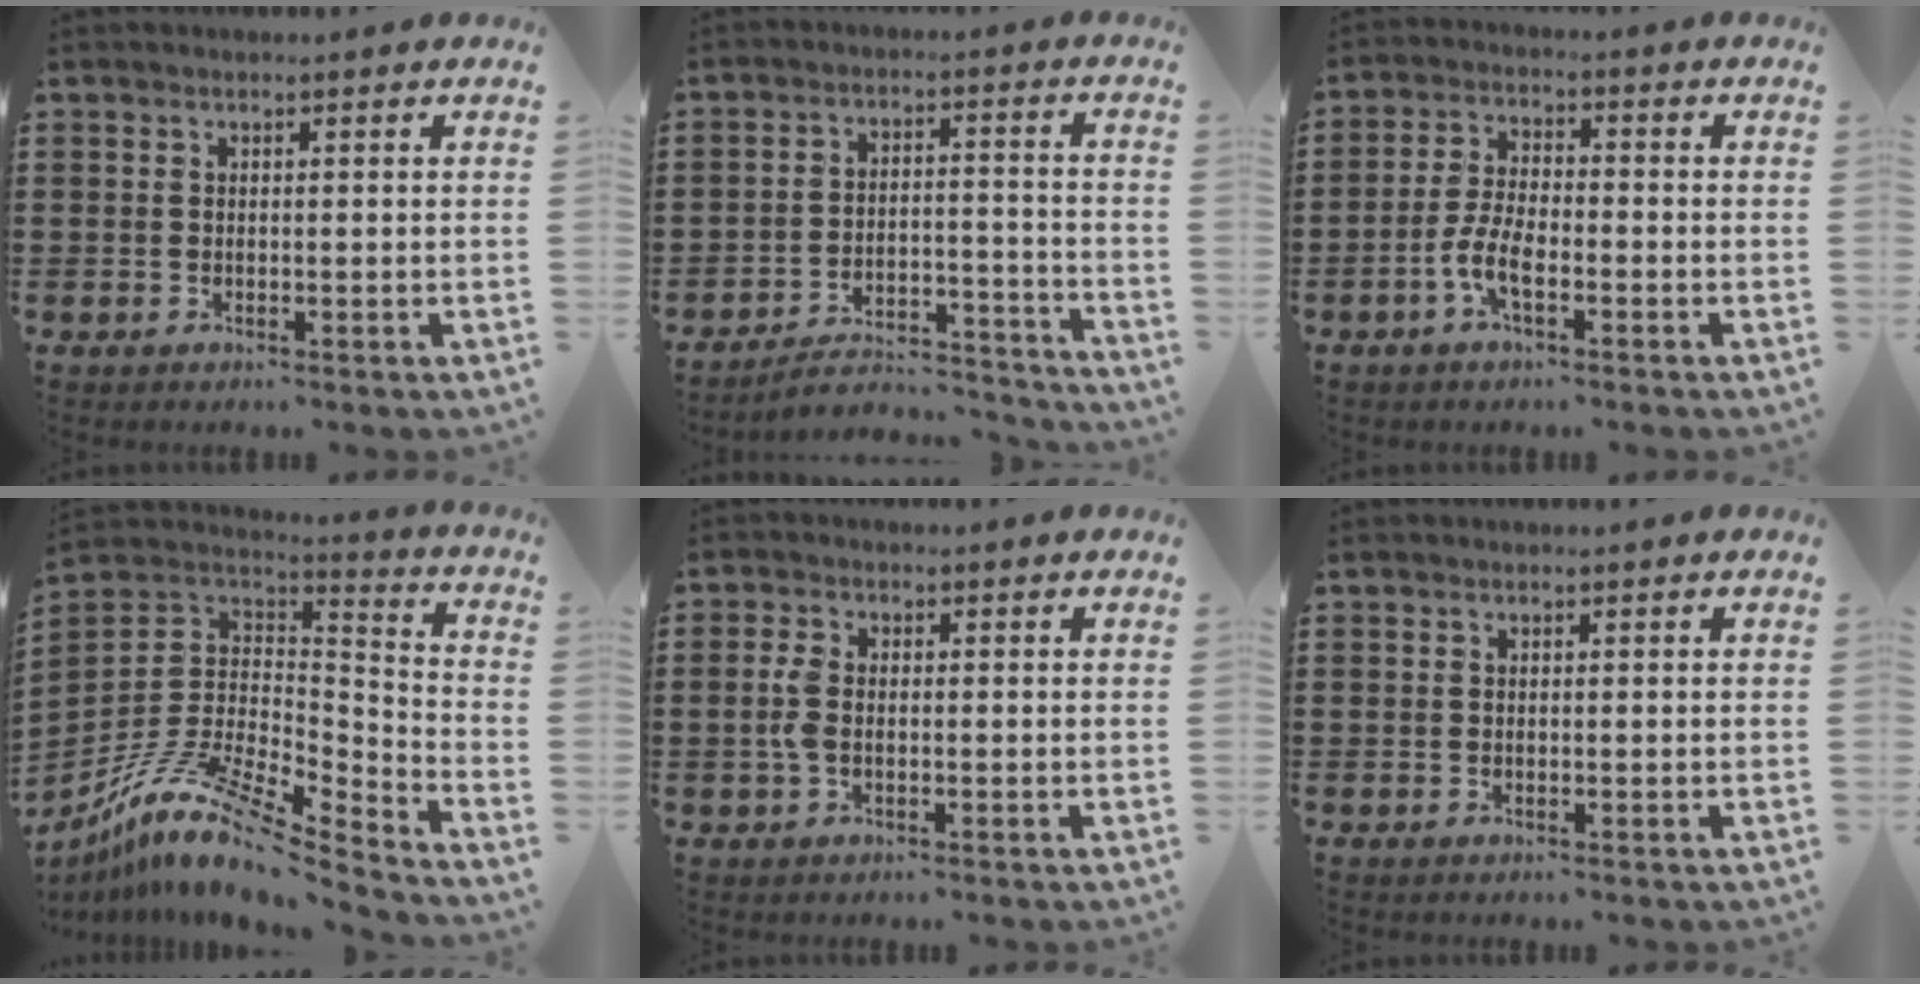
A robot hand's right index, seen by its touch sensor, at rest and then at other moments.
{"total": 4.6, "force": [-4.2, 0.9, 1.4], "torque": [-0.028, 0.002, -0.088]}
{"total": 5.4, "force": [-2.4, 1.9, 4.4], "torque": [-0.109, -0.004, -0.052]}
{"total": 12.6, "force": [-9.0, 3.5, 8.1], "torque": [-0.173, 0.011, -0.174]}
{"total": 3.2, "force": [-0.3, 1.8, 2.6], "torque": [-0.075, -0.004, -0.013]}
{"total": 0.0}